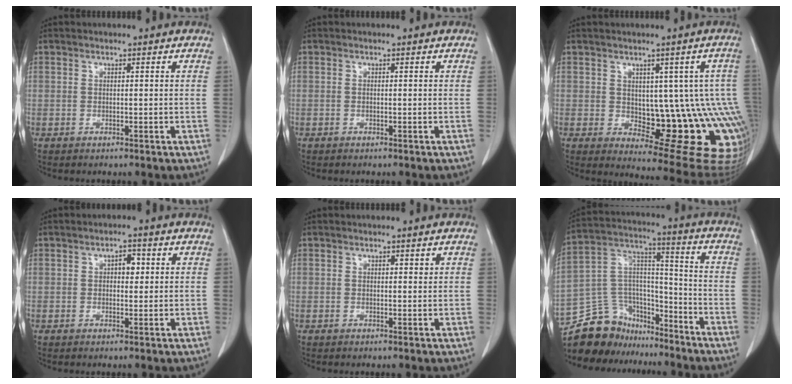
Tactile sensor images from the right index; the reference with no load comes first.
{"total": 0.0}
{"total": 14.9, "force": [-1.8, 6.7, 13.1], "torque": [-0.101, 0.014, -0.004]}
{"total": 2.5, "force": [0.7, 1.4, 2.0], "torque": [-0.028, 0.008, 0.010]}
{"total": 0.8, "force": [0.5, 0.4, 0.4], "torque": [-0.002, -0.002, 0.007]}
{"total": 16.4, "force": [-14.0, 7.7, 3.5], "torque": [-0.072, 0.065, -0.241]}